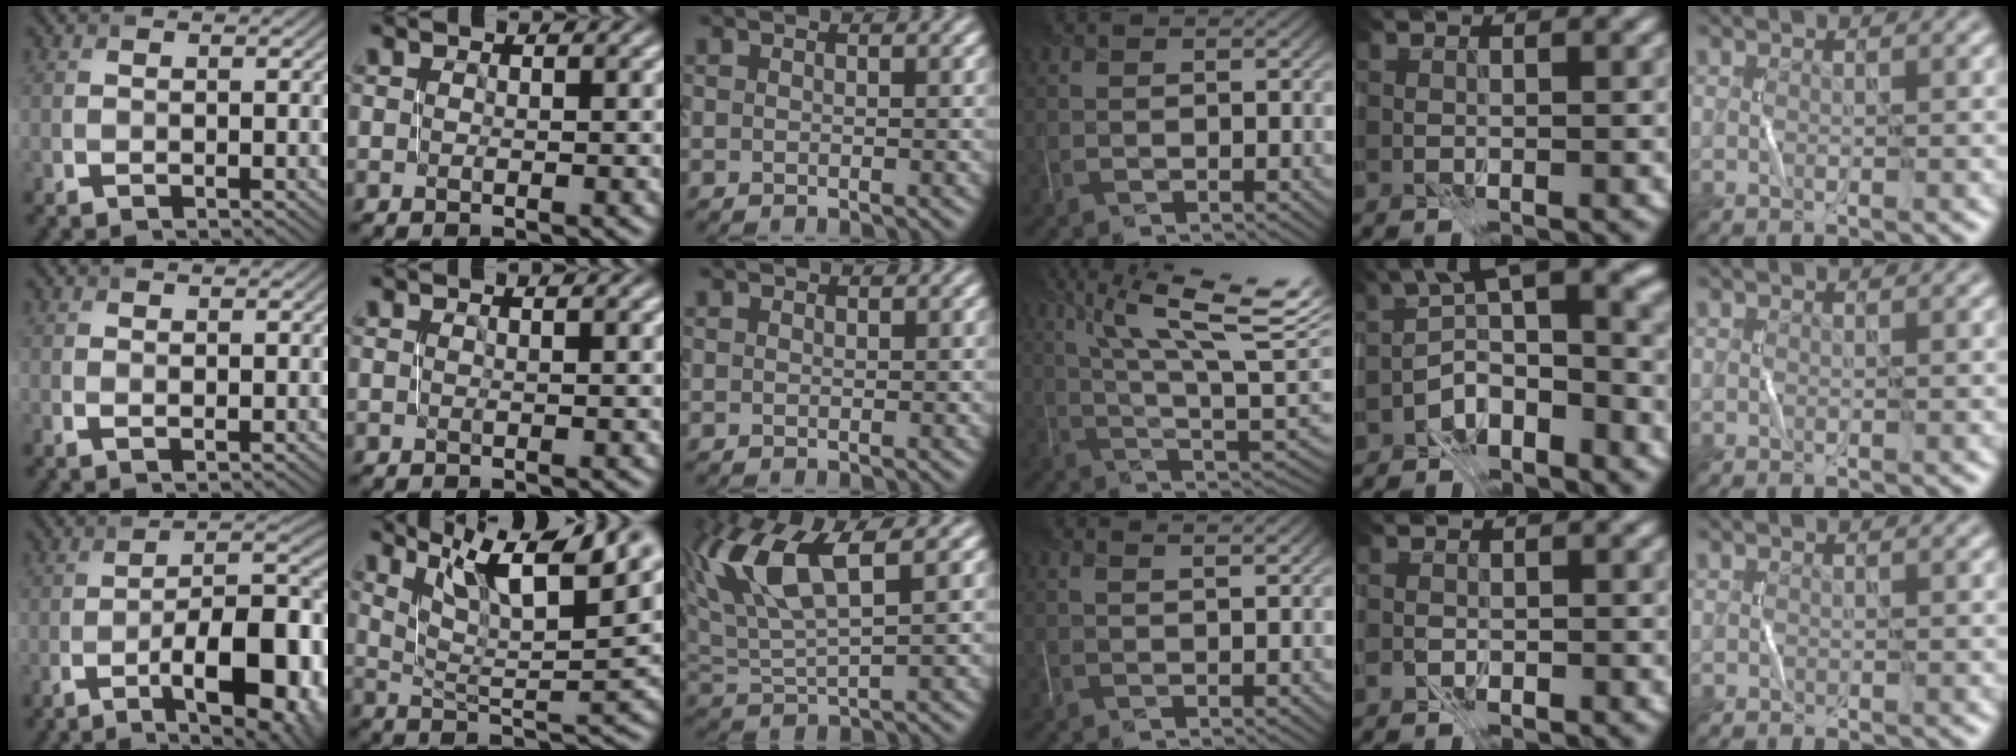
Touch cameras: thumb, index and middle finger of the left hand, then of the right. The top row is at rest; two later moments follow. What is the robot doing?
{"motion": "close", "object": "stapler"}